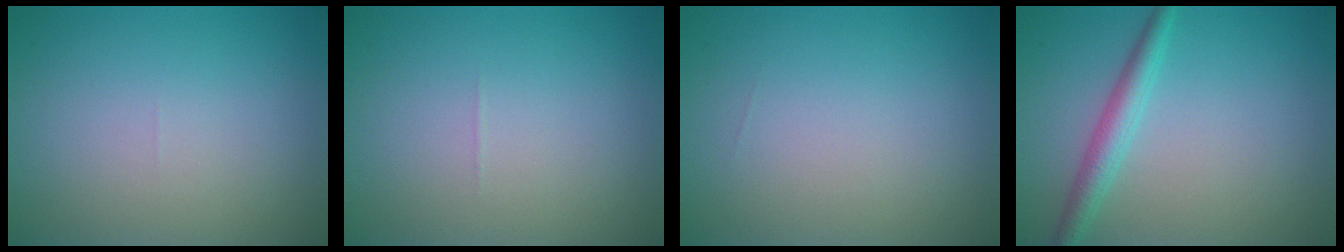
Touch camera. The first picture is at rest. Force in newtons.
{"total": 0.0}
{"total": 0.0}
{"total": 2.6, "press": 2.6, "slide": 0.1}